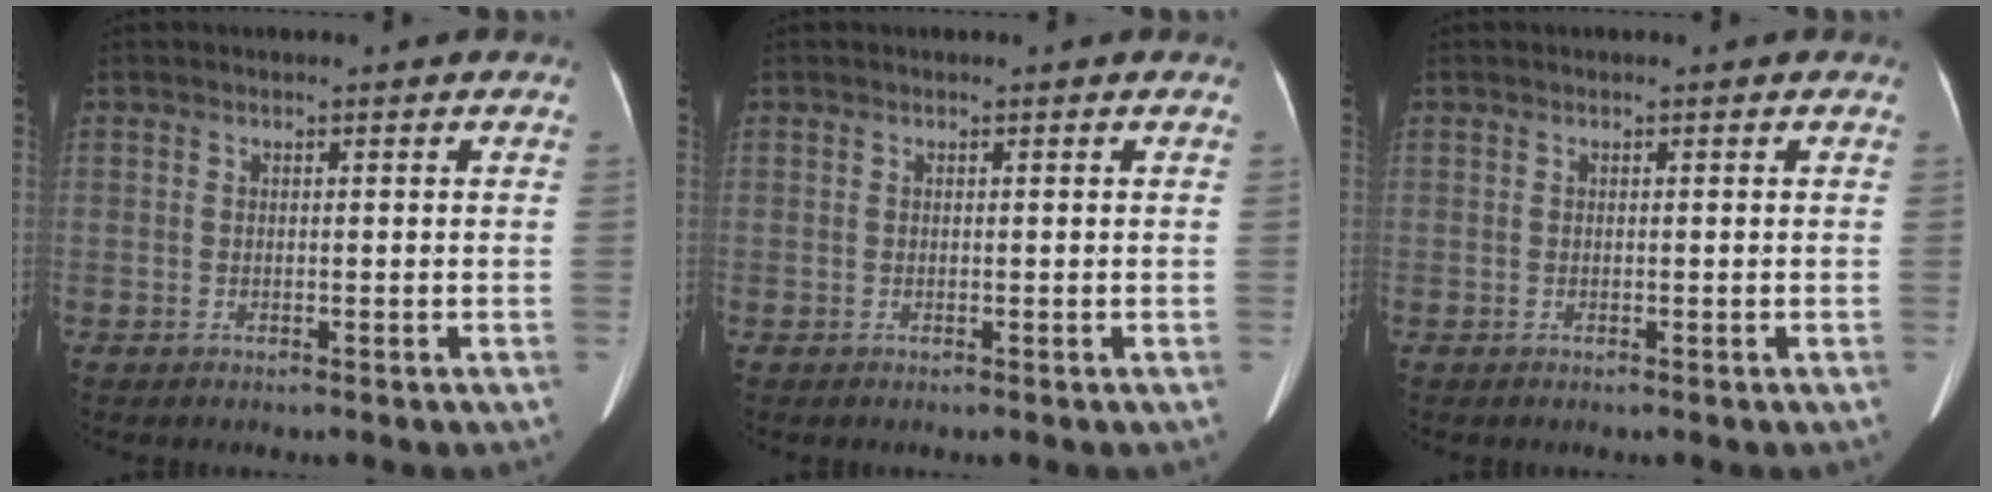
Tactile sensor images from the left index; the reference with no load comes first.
{"total": 0.0}
{"total": 0.0}